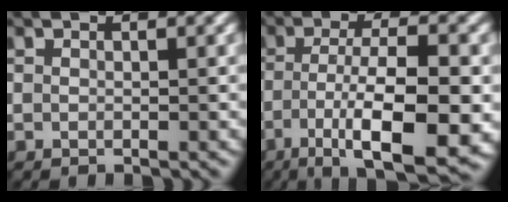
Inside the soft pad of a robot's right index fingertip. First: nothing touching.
{"total": 10.7, "force": [-4.0, 2.8, 9.5], "torque": [-0.164, -0.006, -0.062]}